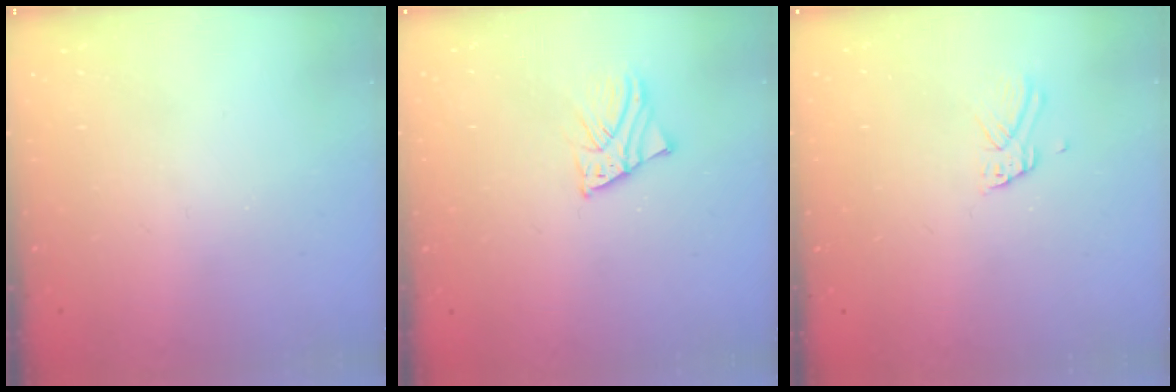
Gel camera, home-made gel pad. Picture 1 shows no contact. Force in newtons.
{"total": 2.3, "press": 2.3, "slide": 0.3}
{"total": 2.9, "press": 2.9, "slide": 0.1}